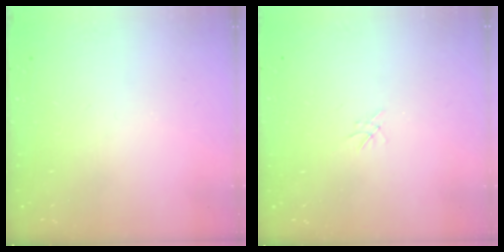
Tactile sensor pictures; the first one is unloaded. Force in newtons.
{"total": 0.0}